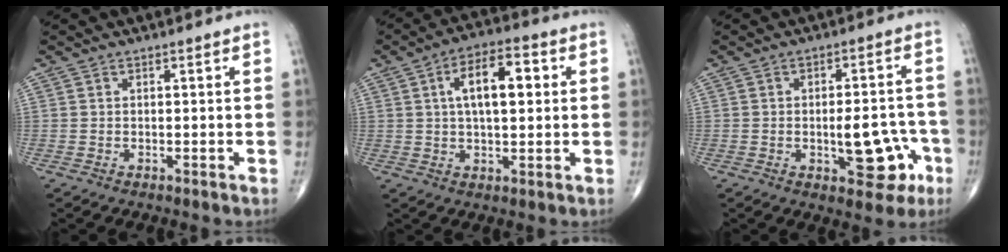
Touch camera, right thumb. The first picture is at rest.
{"total": 10.9, "force": [2.2, 4.9, 9.4], "torque": [-0.143, 0.014, 0.031]}
{"total": 10.4, "force": [-3.3, 4.8, 8.6], "torque": [-0.084, 0.028, -0.034]}